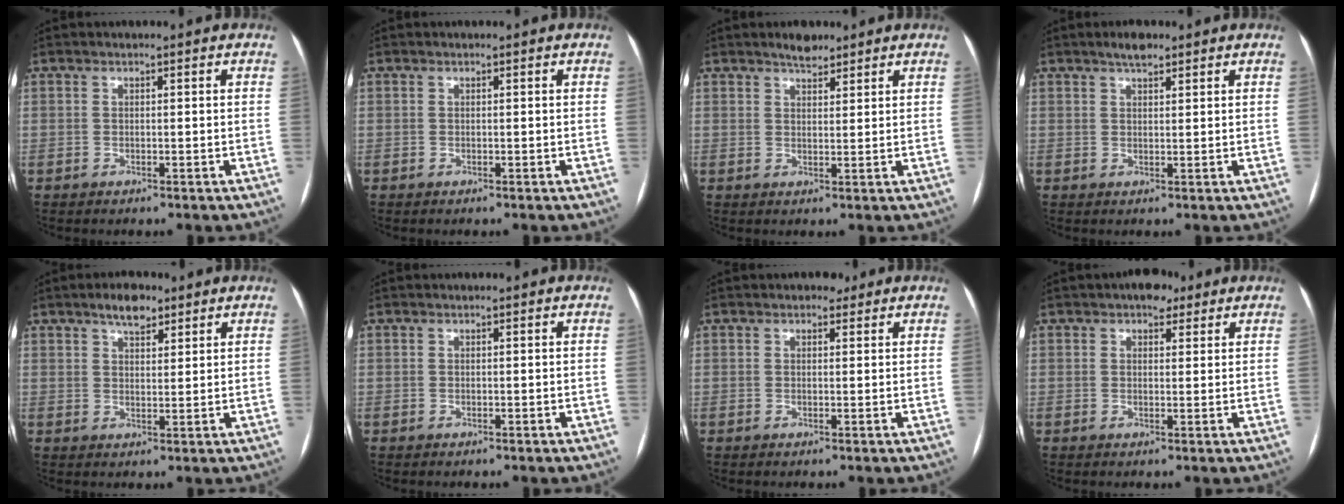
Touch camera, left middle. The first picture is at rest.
{"total": 0.0}
{"total": 3.0, "force": [2.5, 1.2, 1.1], "torque": [-0.020, 0.004, 0.038]}
{"total": 2.7, "force": [2.1, 0.9, 1.5], "torque": [-0.029, 0.007, 0.033]}
{"total": 4.4, "force": [3.1, 1.9, 2.6], "torque": [-0.044, 0.008, 0.051]}
{"total": 0.0}
{"total": 1.8, "force": [1.2, 1.1, 0.6], "torque": [-0.008, 0.006, 0.014]}
{"total": 3.7, "force": [2.4, 2.1, 1.9], "torque": [-0.024, 0.014, 0.033]}